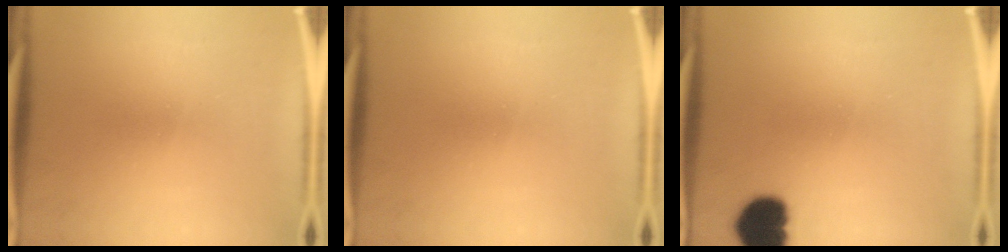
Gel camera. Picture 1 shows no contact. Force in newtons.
{"total": 0.0}
{"total": 8.4}